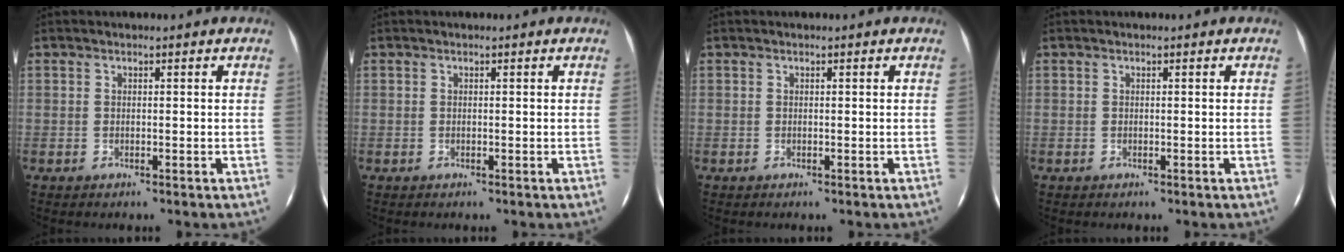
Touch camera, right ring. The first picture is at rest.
{"total": 0.0}
{"total": 0.0}
{"total": 0.0}